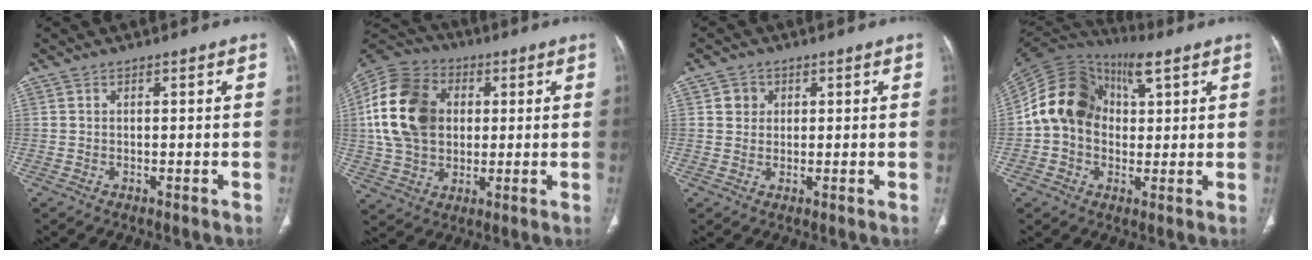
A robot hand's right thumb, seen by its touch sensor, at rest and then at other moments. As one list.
[{"total": 19.5, "force": [2.7, 14.5, 12.7], "torque": [-0.235, 0.016, 0.047]}, {"total": 2.9, "force": [0.9, 2.6, 0.7], "torque": [0.003, -0.002, 0.012]}, {"total": 16.5, "force": [4.7, 10.5, 11.7], "torque": [-0.184, 0.031, 0.076]}]